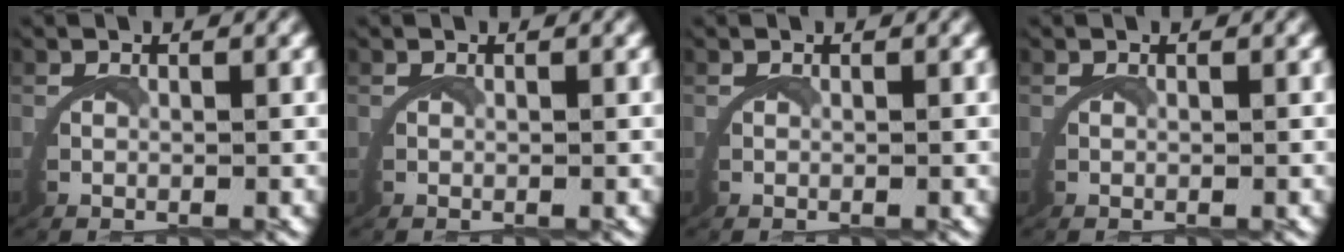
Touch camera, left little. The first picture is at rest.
{"total": 0.0}
{"total": 0.0}
{"total": 0.0}